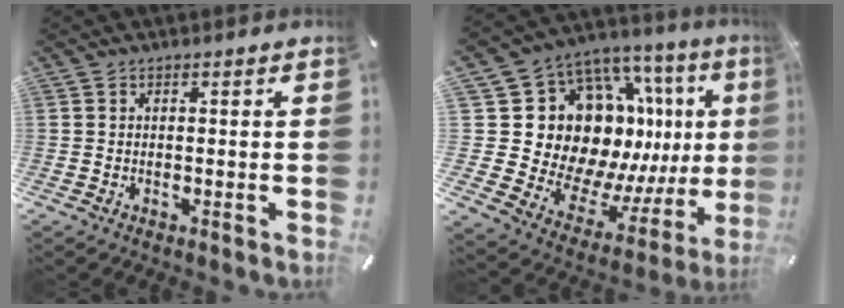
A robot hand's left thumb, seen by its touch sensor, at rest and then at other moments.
{"total": 21.8, "force": [5.4, 16.5, 13.2], "torque": [-0.228, -0.090, 0.152]}